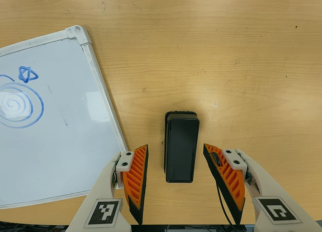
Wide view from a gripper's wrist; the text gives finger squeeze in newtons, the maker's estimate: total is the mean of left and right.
{"total": 0.0}